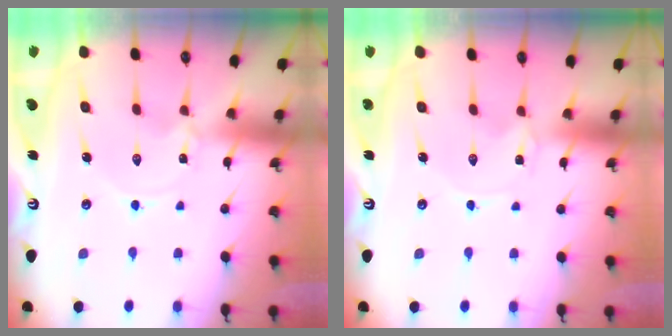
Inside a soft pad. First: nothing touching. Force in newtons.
{"total": 0.0}